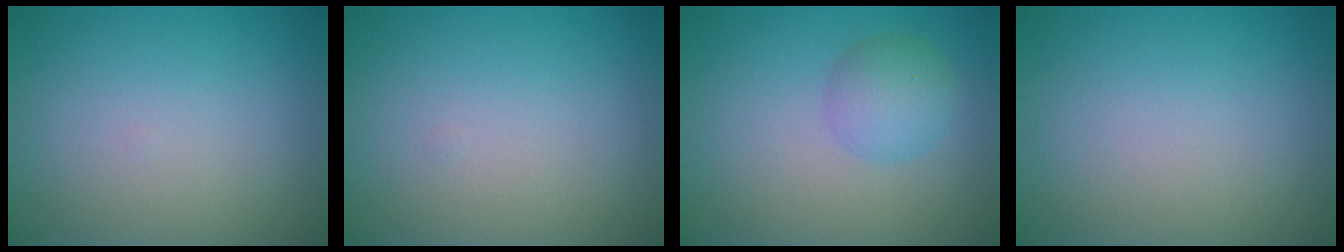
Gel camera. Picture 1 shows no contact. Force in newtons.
{"total": 0.0}
{"total": 2.9, "press": 2.9, "slide": 0.1}
{"total": 0.0}